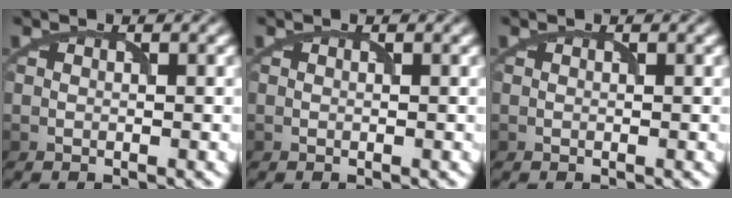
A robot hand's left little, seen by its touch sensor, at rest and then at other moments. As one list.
[{"total": 0.0}, {"total": 0.0}]